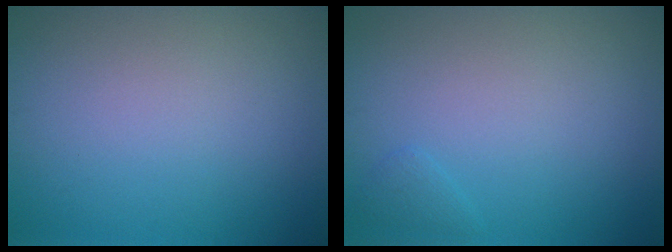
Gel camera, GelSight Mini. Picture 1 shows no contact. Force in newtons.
{"total": 0.7, "press": 0.7, "slide": 0.1}